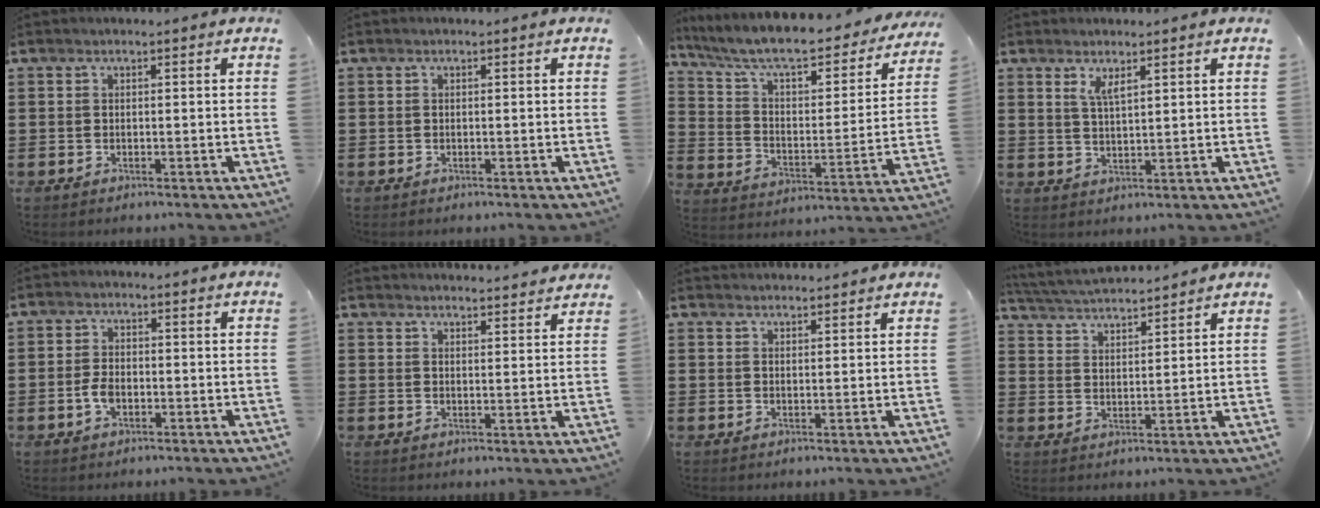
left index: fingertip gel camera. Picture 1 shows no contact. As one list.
[{"total": 0.0}, {"total": 8.1, "force": [6.9, 1.3, 4.1], "torque": [-0.109, -0.053, 0.114]}, {"total": 2.9, "force": [2.0, 0.9, 2.0], "torque": [-0.044, 0.004, 0.035]}, {"total": 3.0, "force": [-0.8, 1.7, 2.3], "torque": [-0.065, -0.007, -0.019]}, {"total": 3.0, "force": [3.0, -0.3, -0.1], "torque": [0.001, -0.017, 0.055]}, {"total": 2.0, "force": [2.0, 0.1, -0.1], "torque": [-0.003, -0.001, 0.038]}, {"total": 4.3, "force": [4.3, -0.1, 0.7], "torque": [-0.030, -0.021, 0.074]}]